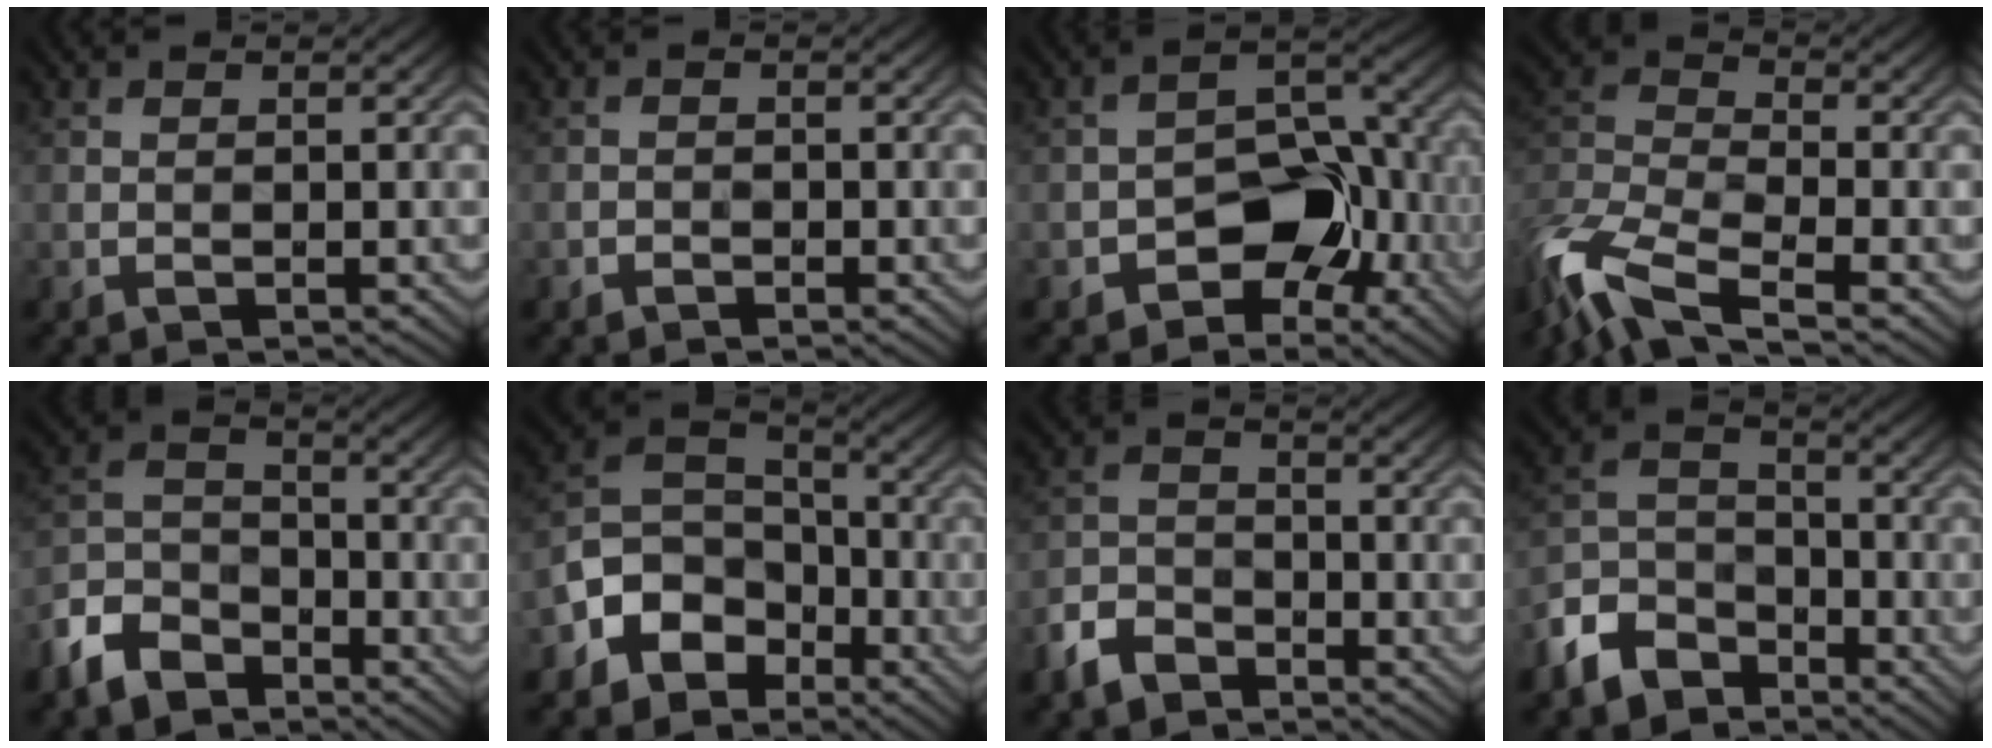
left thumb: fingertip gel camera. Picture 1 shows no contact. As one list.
[{"total": 0.7, "force": [-0.7, 0.2, 0.0], "torque": [-0.005, -0.003, -0.010]}, {"total": 8.0, "force": [-3.8, 5.2, 4.9], "torque": [-0.061, 0.001, -0.067]}, {"total": 11.3, "force": [-7.5, 4.4, 7.2], "torque": [-0.178, -0.017, -0.145]}, {"total": 7.9, "force": [-5.7, 4.4, 3.3], "torque": [-0.088, -0.011, -0.126]}, {"total": 8.6, "force": [-4.9, 6.2, 3.4], "torque": [-0.077, -0.010, -0.106]}, {"total": 5.3, "force": [-3.9, 2.9, 2.1], "torque": [-0.055, -0.010, -0.088]}, {"total": 8.7, "force": [-6.3, 4.9, 3.3], "torque": [-0.084, -0.014, -0.136]}]